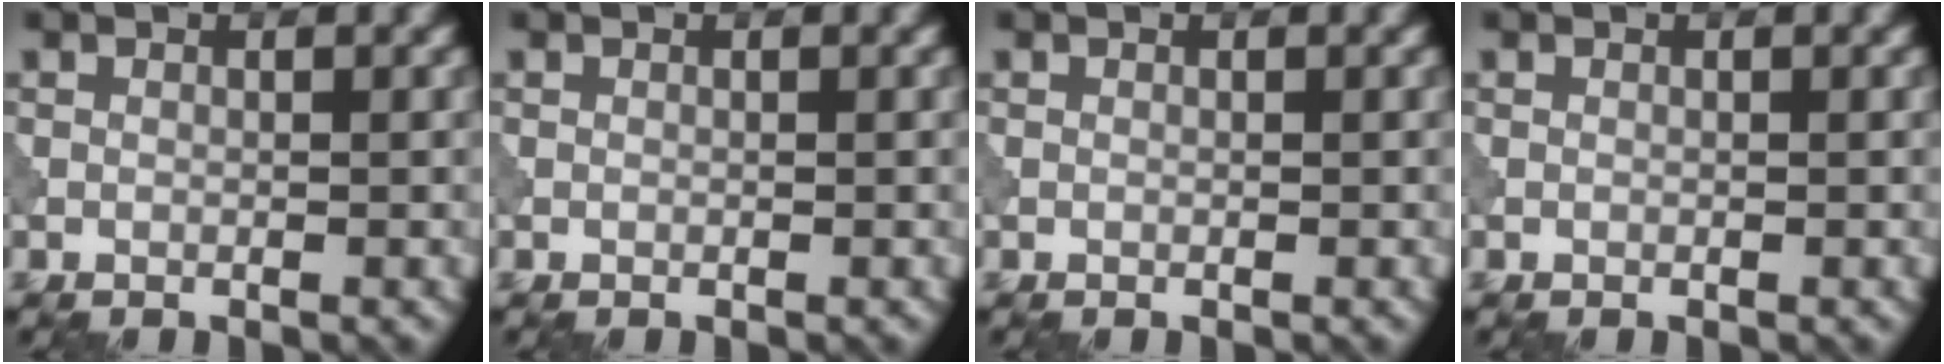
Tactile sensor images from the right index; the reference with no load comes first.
{"total": 0.0}
{"total": 0.0}
{"total": 0.0}